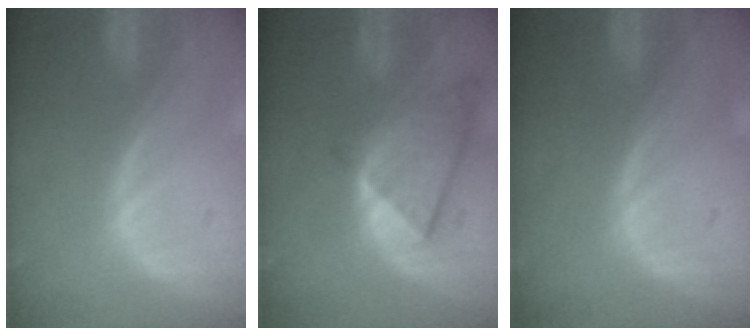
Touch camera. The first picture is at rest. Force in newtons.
{"total": 7.2, "press": 7.0, "slide": 1.7}
{"total": 0.0}